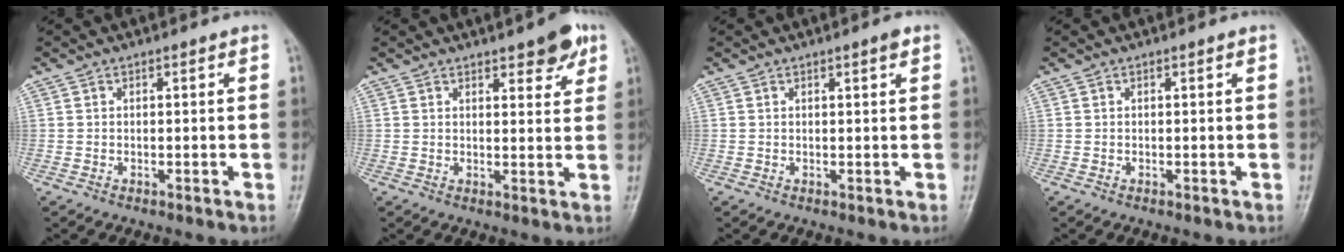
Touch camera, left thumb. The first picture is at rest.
{"total": 6.0, "force": [3.7, 2.2, 4.2], "torque": [-0.034, -0.018, 0.044]}
{"total": 1.3, "force": [0.8, 0.1, 1.0], "torque": [-0.014, -0.003, 0.011]}
{"total": 0.0}